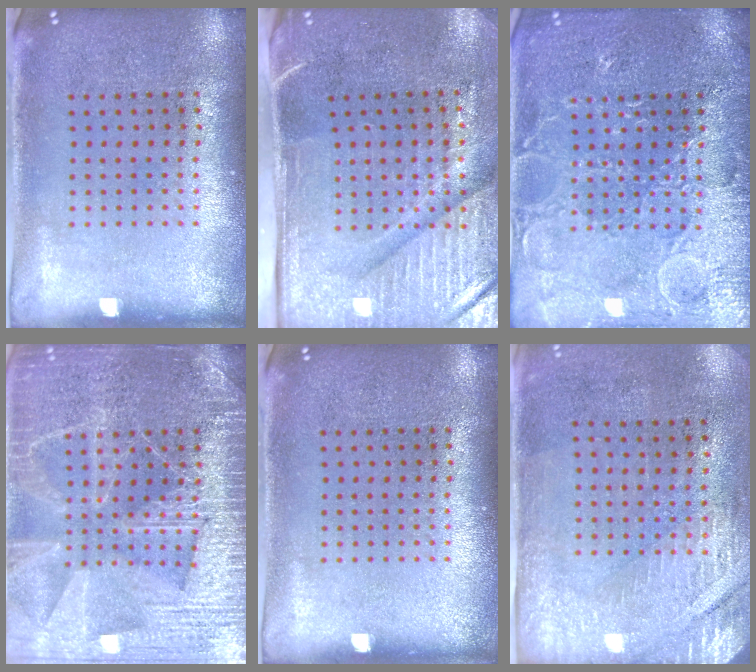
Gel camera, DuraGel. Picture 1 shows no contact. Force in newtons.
{"total": 4.7, "press": 3.9, "slide": 2.6}
{"total": 5.1, "press": 5.0, "slide": 0.7}
{"total": 6.6, "press": 6.5, "slide": 0.8}
{"total": 0.0}
{"total": 2.8, "press": 2.4, "slide": 1.4}